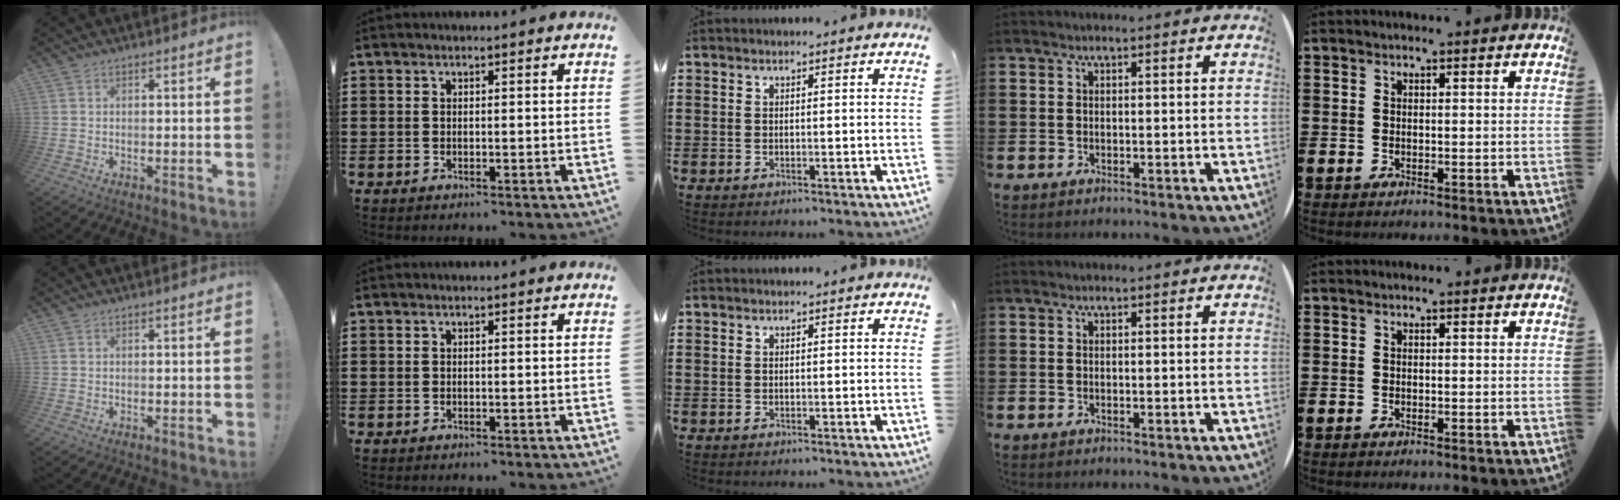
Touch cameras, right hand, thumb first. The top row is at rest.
{}